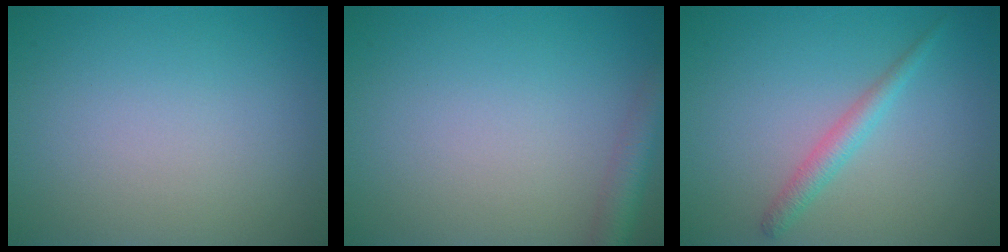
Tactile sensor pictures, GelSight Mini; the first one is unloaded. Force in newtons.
{"total": 2.9, "press": 2.9, "slide": 0.1}
{"total": 1.9, "press": 1.9, "slide": 0.1}